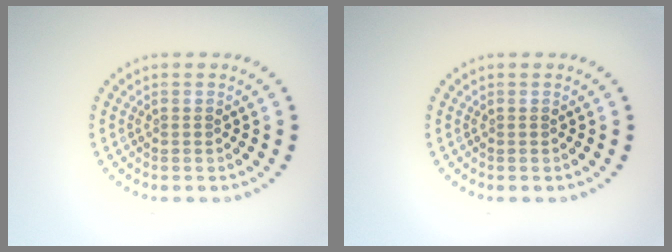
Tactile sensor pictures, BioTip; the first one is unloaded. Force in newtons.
{"total": 0.0}